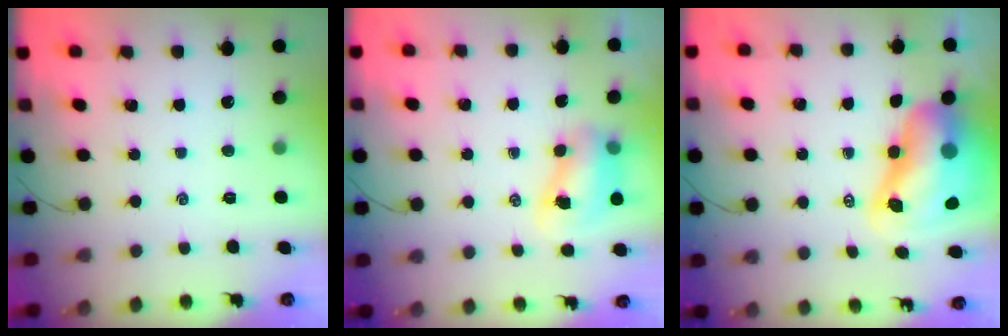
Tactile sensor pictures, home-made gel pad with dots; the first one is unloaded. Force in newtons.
{"total": 8.2, "press": 8.1, "slide": 1.0}
{"total": 14.7, "press": 14.2, "slide": 3.9}